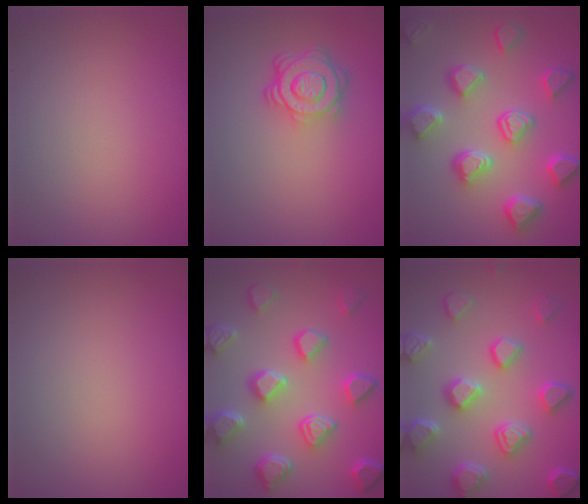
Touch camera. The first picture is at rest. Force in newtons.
{"total": 4.6, "press": 3.5, "slide": 2.9}
{"total": 6.9, "press": 5.7, "slide": 3.9}
{"total": 0.0}
{"total": 7.6, "press": 5.8, "slide": 4.9}
{"total": 6.7, "press": 5.5, "slide": 3.7}